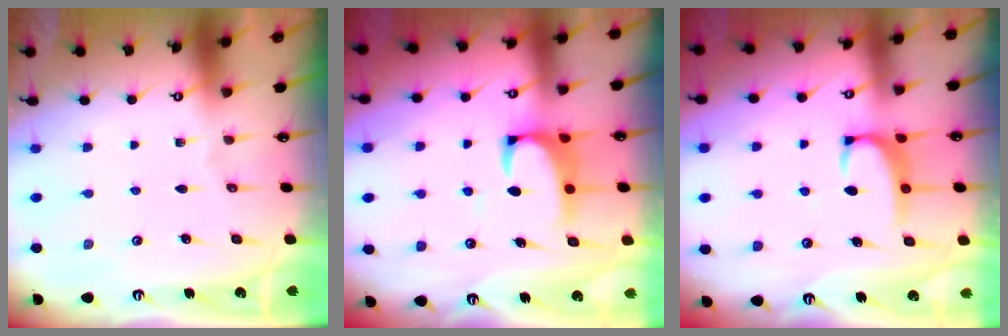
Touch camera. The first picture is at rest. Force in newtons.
{"total": 2.4, "press": 2.3, "slide": 0.9}
{"total": 2.1, "press": 2.1, "slide": 0.6}